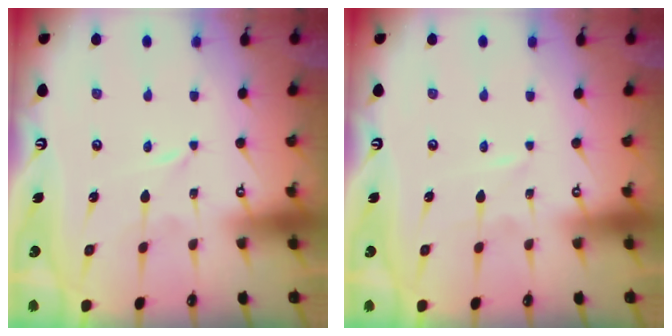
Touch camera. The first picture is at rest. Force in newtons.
{"total": 0.8, "press": 0.8, "slide": 0.1}